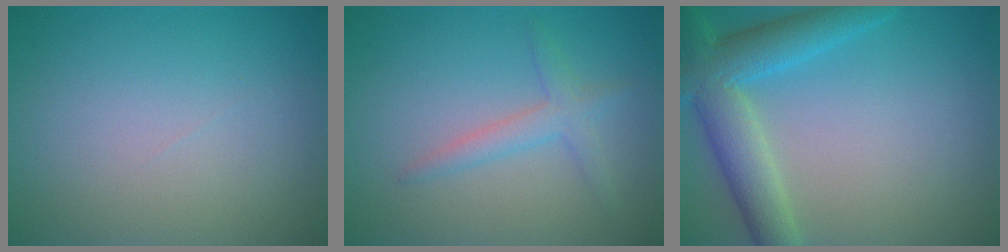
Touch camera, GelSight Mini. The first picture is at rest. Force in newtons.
{"total": 2.1, "press": 2.1, "slide": 0.1}
{"total": 6.2, "press": 6.2, "slide": 0.2}